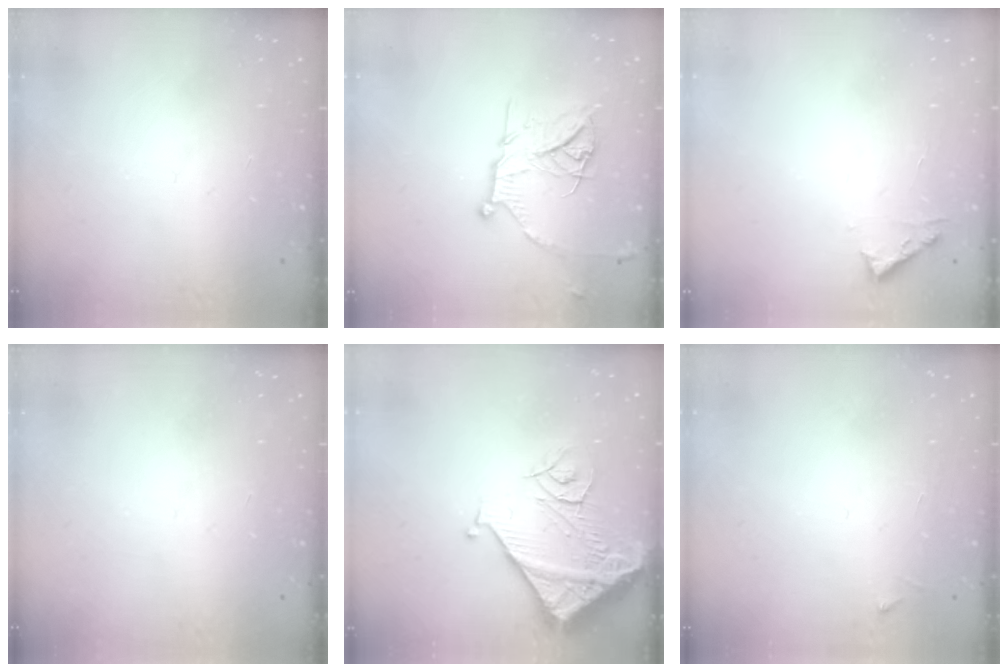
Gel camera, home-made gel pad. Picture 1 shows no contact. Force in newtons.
{"total": 14.2, "press": 14.2, "slide": 1.2}
{"total": 4.5, "press": 4.4, "slide": 0.5}
{"total": 0.0}
{"total": 13.6, "press": 13.6, "slide": 1.6}
{"total": 2.5, "press": 2.5, "slide": 0.3}